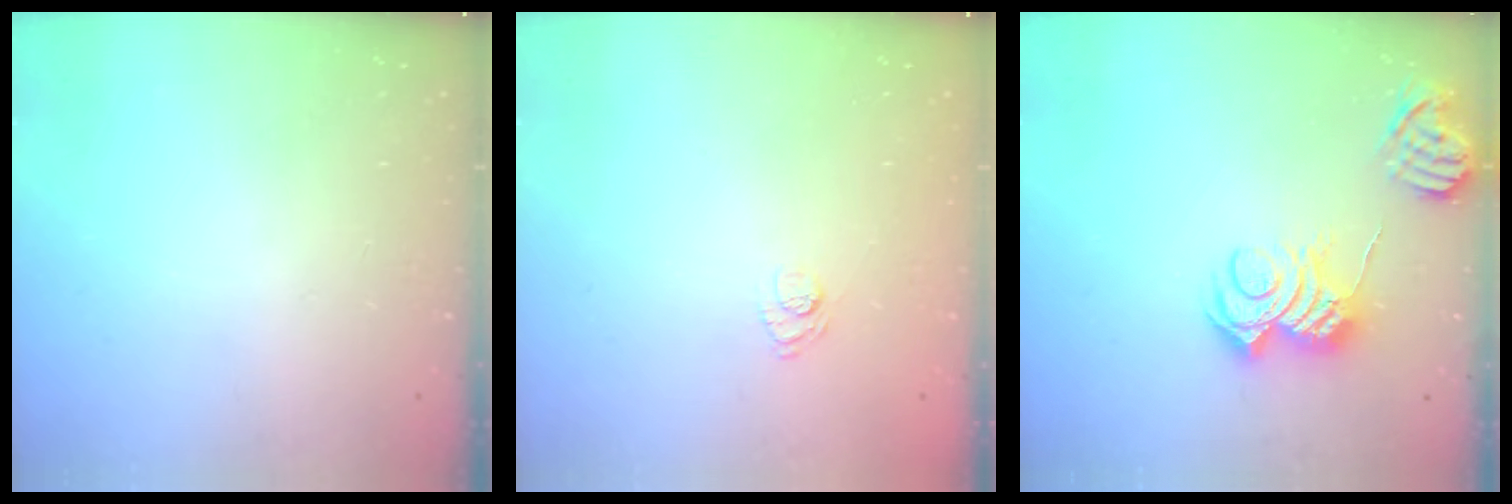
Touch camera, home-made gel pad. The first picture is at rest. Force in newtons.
{"total": 6.6, "press": 6.5, "slide": 1.4}
{"total": 10.9, "press": 10.8, "slide": 1.1}